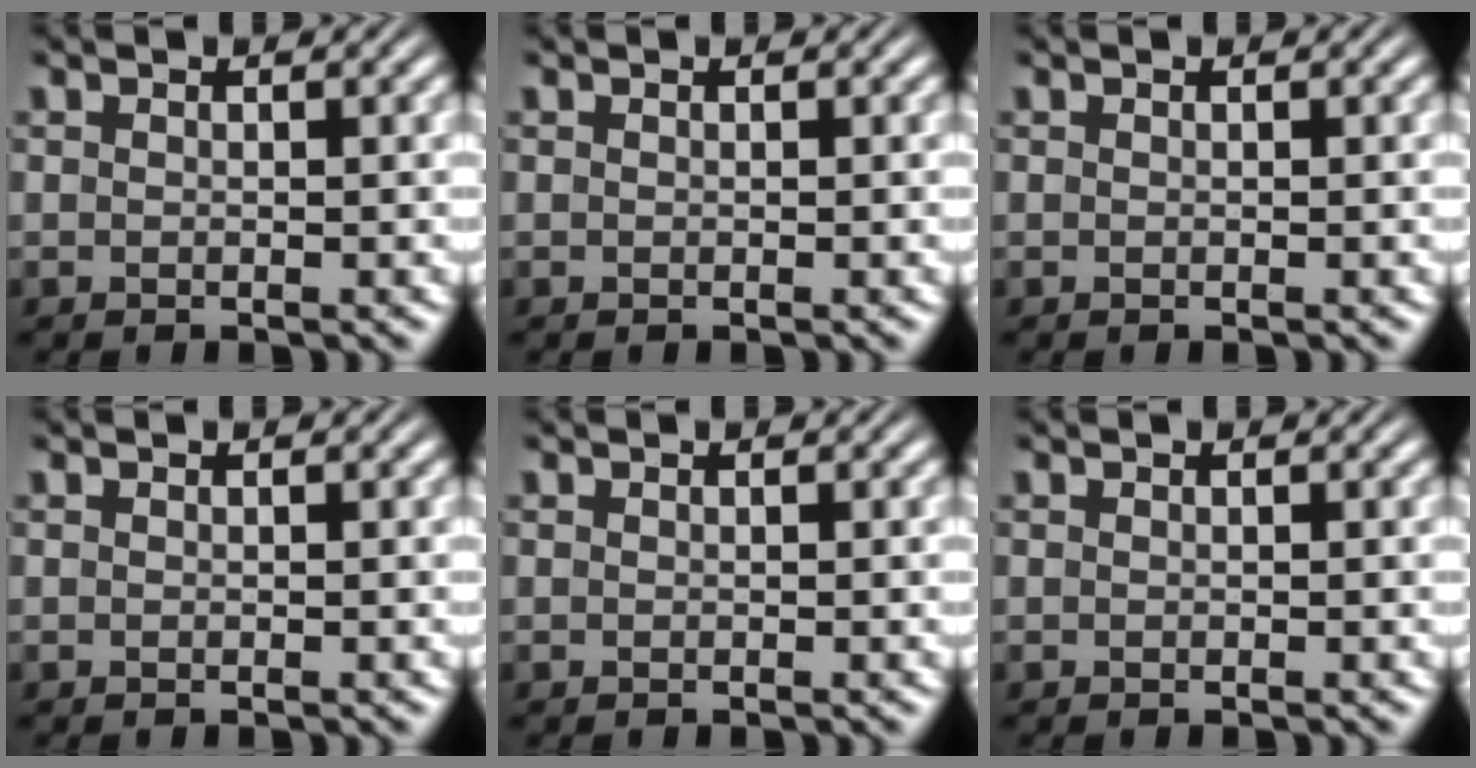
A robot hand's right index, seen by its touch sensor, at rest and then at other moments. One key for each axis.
{"total": 0.0}
{"total": 0.0}
{"total": 0.0}
{"total": 0.0}
{"total": 0.0}